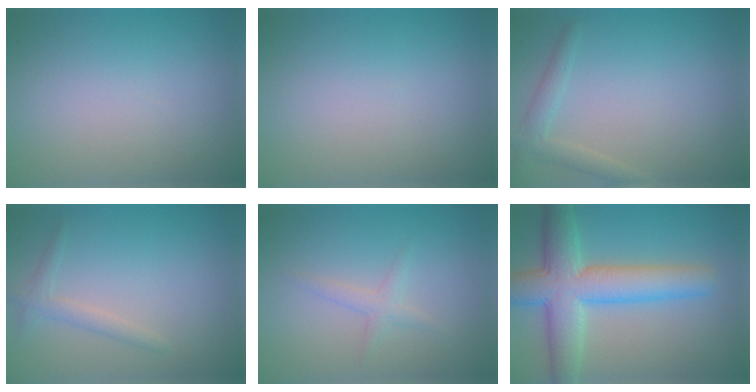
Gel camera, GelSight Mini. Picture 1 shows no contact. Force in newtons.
{"total": 0.0}
{"total": 2.0, "press": 2.0, "slide": 0.1}
{"total": 1.5, "press": 1.5, "slide": 0.0}
{"total": 1.3, "press": 1.3, "slide": 0.1}
{"total": 8.2, "press": 8.2, "slide": 0.3}